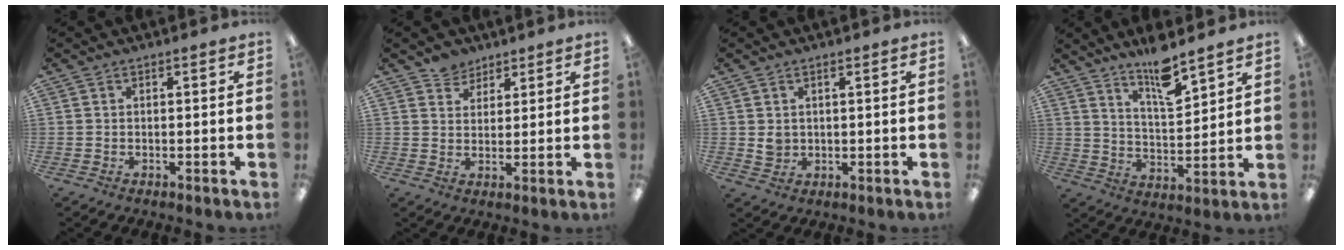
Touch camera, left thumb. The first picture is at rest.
{"total": 4.9, "force": [4.0, 2.8, 0.2], "torque": [-0.002, -0.018, 0.074]}
{"total": 2.6, "force": [1.0, 2.2, 0.9], "torque": [-0.013, -0.001, 0.017]}
{"total": 10.0, "force": [8.1, 2.7, 5.3], "torque": [-0.078, -0.057, 0.138]}